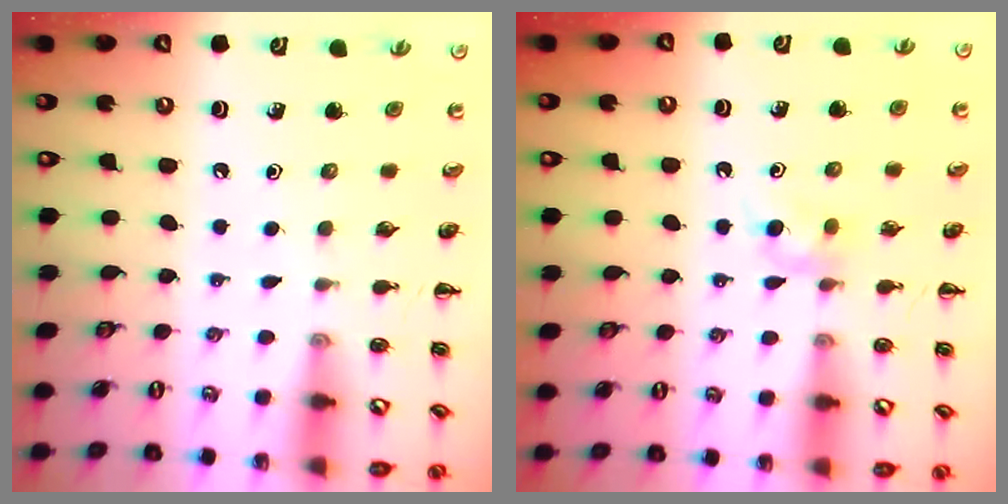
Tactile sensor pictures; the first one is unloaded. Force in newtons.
{"total": 4.1, "press": 3.9, "slide": 1.4}